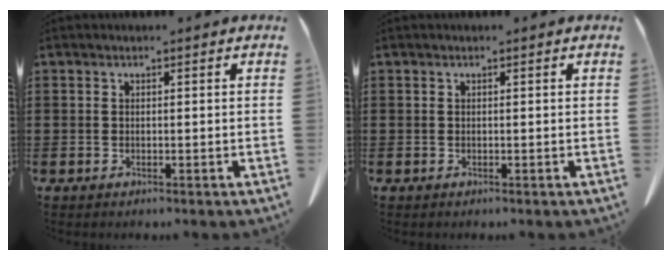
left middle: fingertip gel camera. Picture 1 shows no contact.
{"total": 0.0}